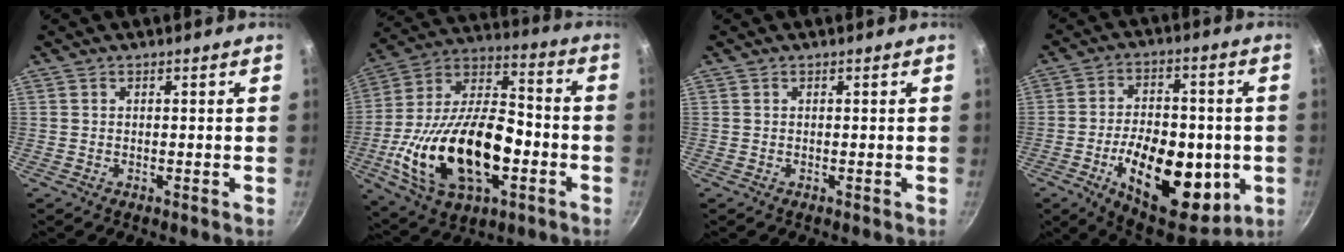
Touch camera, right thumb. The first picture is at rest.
{"total": 26.9, "force": [-6.6, 14.9, 21.5], "torque": [-0.385, 0.037, -0.114]}
{"total": 0.0}
{"total": 22.5, "force": [-5.0, 12.7, 17.9], "torque": [-0.236, 0.011, -0.064]}